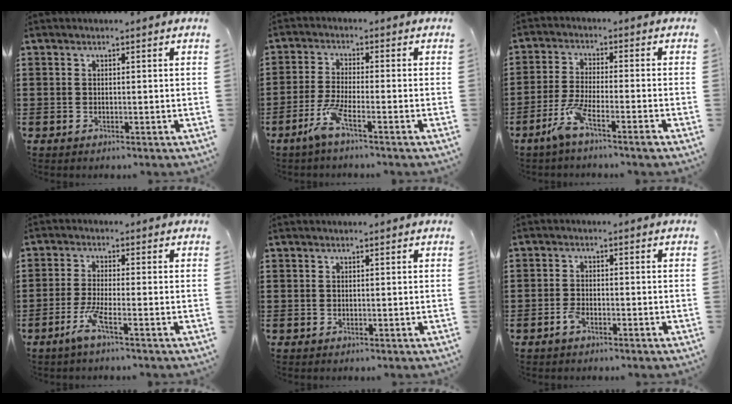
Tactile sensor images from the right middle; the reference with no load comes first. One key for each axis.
{"total": 5.1, "fx": -3.0, "fy": 0.3, "fz": 4.2, "tx": -0.097, "ty": -0.012, "tz": -0.059}
{"total": 6.0, "fx": -3.8, "fy": 0.7, "fz": 4.6, "tx": -0.101, "ty": -0.009, "tz": -0.073}
{"total": 4.5, "fx": -2.4, "fy": 0.2, "fz": 3.8, "tx": -0.084, "ty": -0.011, "tz": -0.048}
{"total": 0.0}
{"total": 2.2, "fx": -1.4, "fy": 0.8, "fz": 1.5, "tx": -0.044, "ty": -0.003, "tz": -0.032}